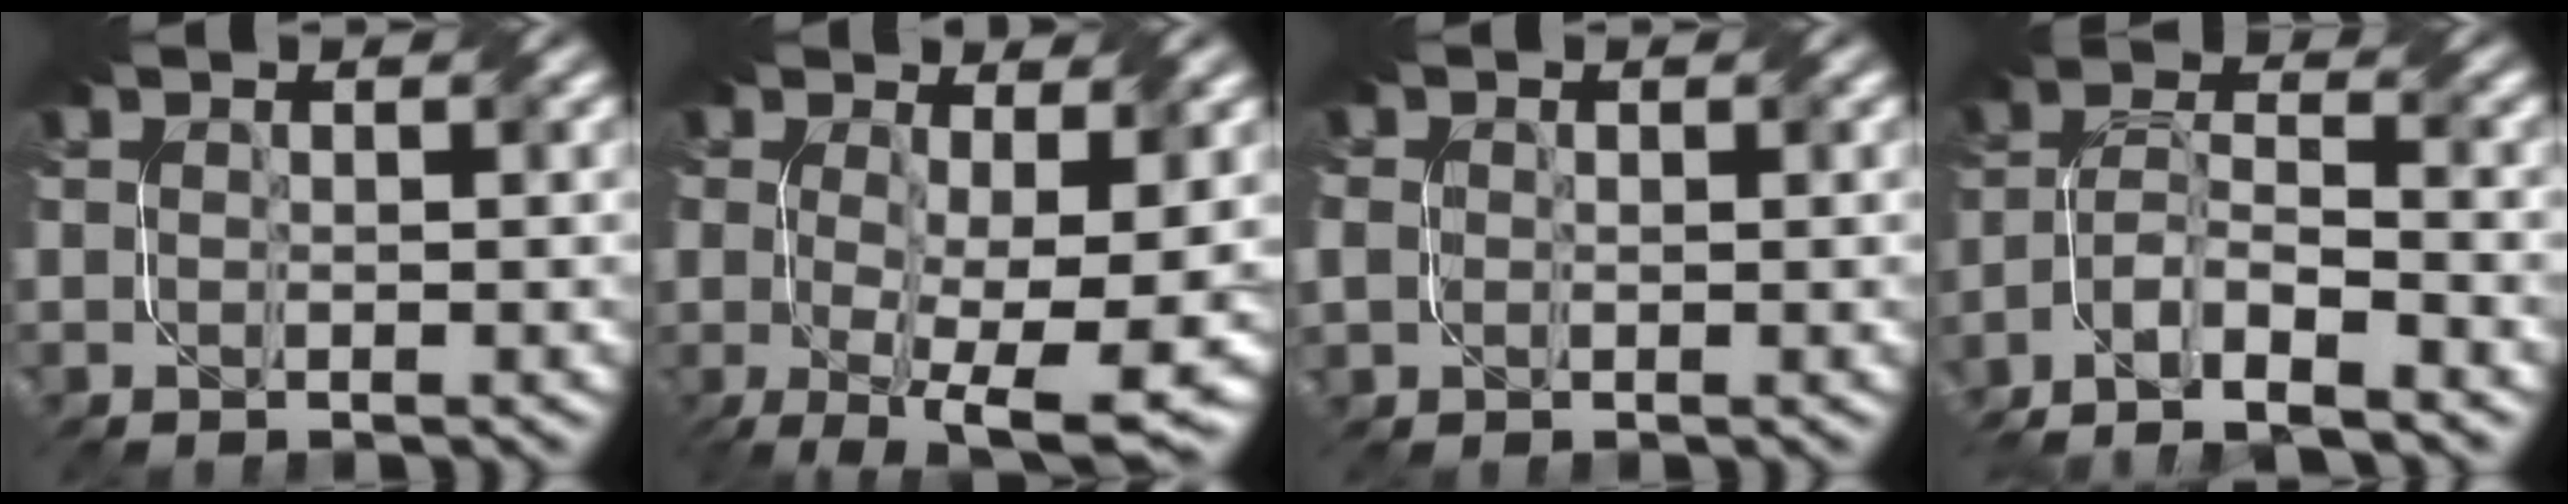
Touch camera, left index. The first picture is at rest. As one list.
[{"total": 9.5, "force": [-0.9, 4.0, 8.6], "torque": [-0.139, -0.026, -0.003]}, {"total": 2.0, "force": [0.3, 1.8, 0.9], "torque": [-0.023, 0.003, 0.007]}, {"total": 8.1, "force": [-5.9, 2.6, 5.0], "torque": [-0.092, -0.002, -0.115]}]